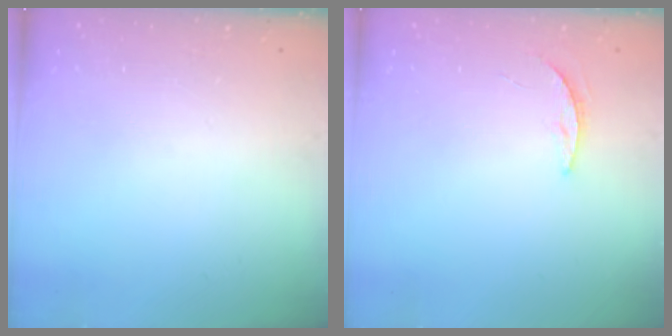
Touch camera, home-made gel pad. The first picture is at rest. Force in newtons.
{"total": 4.5, "press": 4.4, "slide": 0.4}